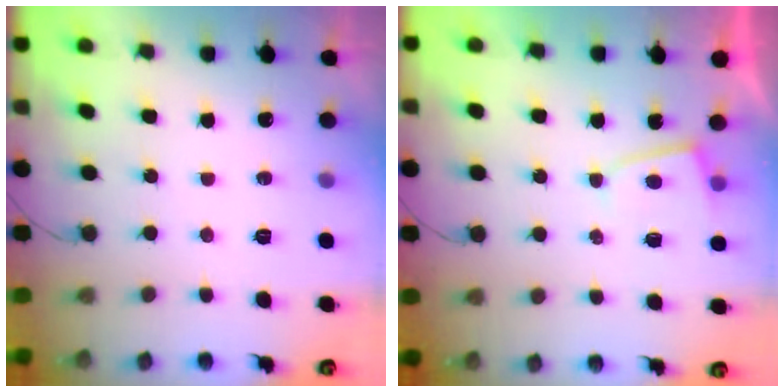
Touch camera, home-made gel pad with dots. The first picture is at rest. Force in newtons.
{"total": 2.2, "press": 2.2, "slide": 0.3}